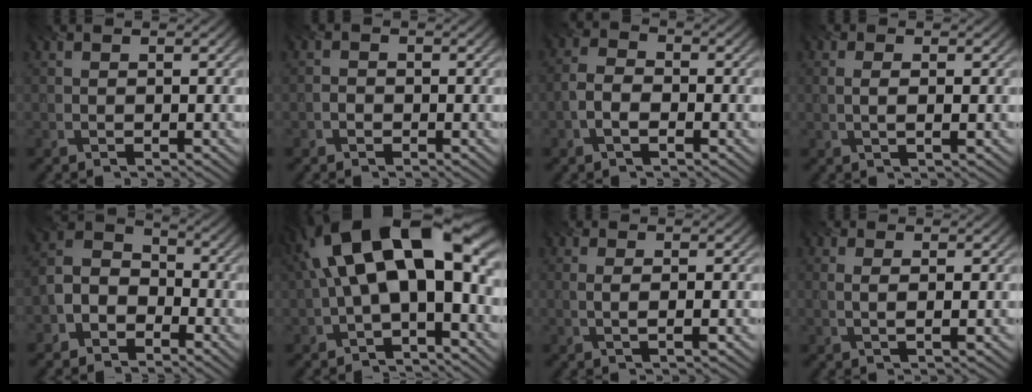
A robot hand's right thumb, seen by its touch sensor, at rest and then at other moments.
{"total": 1.0, "force": [-0.6, 0.7, 0.4], "torque": [-0.007, 0.001, -0.014]}
{"total": 3.5, "force": [-1.5, 2.0, 2.5], "torque": [-0.055, 0.004, -0.036]}
{"total": 1.9, "force": [0.1, 0.5, 1.9], "torque": [-0.040, 0.001, 0.001]}
{"total": 6.2, "force": [-3.2, 4.5, 2.9], "torque": [-0.067, 0.006, -0.077]}
{"total": 17.6, "force": [3.0, 8.8, 15.0], "torque": [-0.252, 0.027, 0.040]}
{"total": 1.9, "force": [0.1, 0.3, 1.9], "torque": [-0.039, 0.001, 0.001]}
{"total": 1.9, "force": [0.4, 0.4, 1.8], "torque": [-0.038, 0.001, 0.007]}